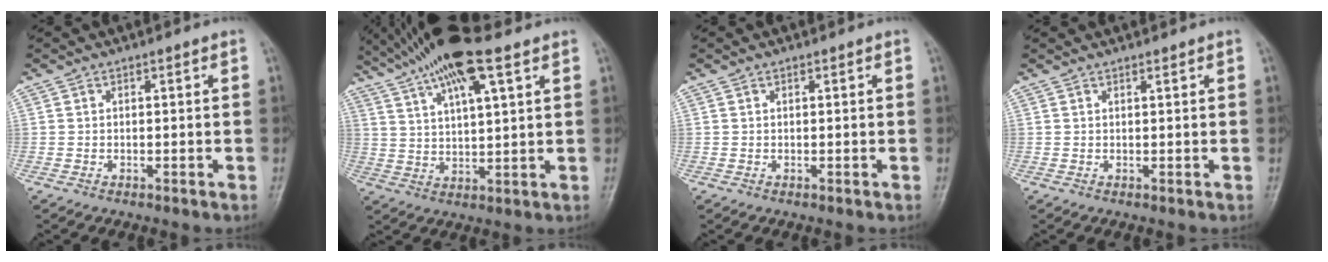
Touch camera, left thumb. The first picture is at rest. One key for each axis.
{"total": 14.5, "fx": 9.2, "fy": 3.1, "fz": 10.7, "tx": -0.195, "ty": -0.002, "tz": 0.166}
{"total": 0.0}
{"total": 0.8, "fx": 0.8, "fy": 0.0, "fz": 0.1, "tx": -0.002, "ty": -0.001, "tz": 0.014}